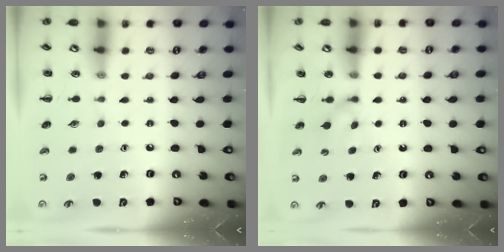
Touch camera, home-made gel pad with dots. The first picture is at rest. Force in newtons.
{"total": 2.7, "press": 2.4, "slide": 1.2}